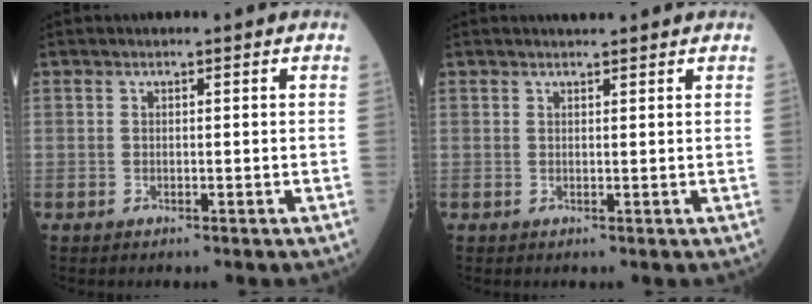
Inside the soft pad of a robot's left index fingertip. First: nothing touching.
{"total": 1.7, "force": [1.6, 0.1, 0.6], "torque": [-0.009, 0.009, 0.027]}